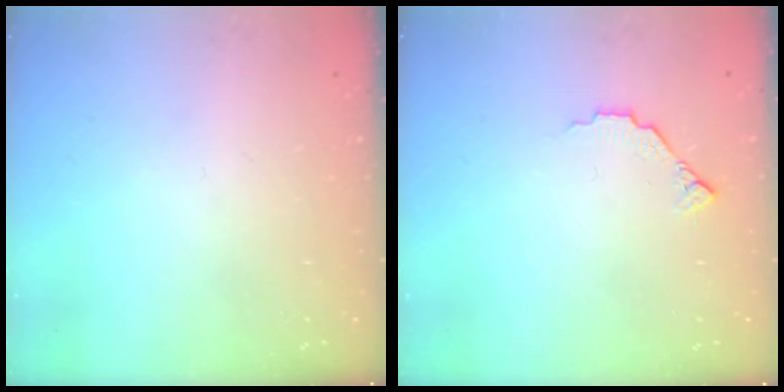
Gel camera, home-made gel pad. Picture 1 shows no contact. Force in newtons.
{"total": 4.4, "press": 4.3, "slide": 0.5}